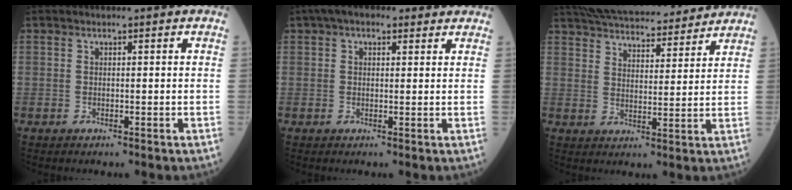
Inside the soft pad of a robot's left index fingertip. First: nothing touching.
{"total": 5.3, "force": [3.4, 2.7, 3.0], "torque": [-0.049, 0.038, 0.051]}
{"total": 18.9, "force": [17.2, 3.9, 6.9], "torque": [-0.119, 0.032, 0.253]}